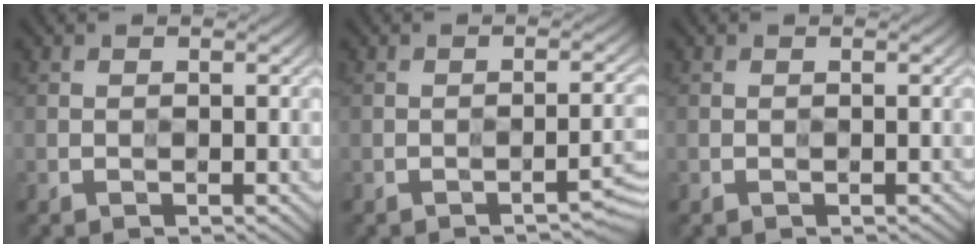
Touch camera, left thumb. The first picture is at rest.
{"total": 3.0, "force": [-2.1, 0.9, 2.0], "torque": [-0.014, 0.001, -0.027]}
{"total": 0.0}